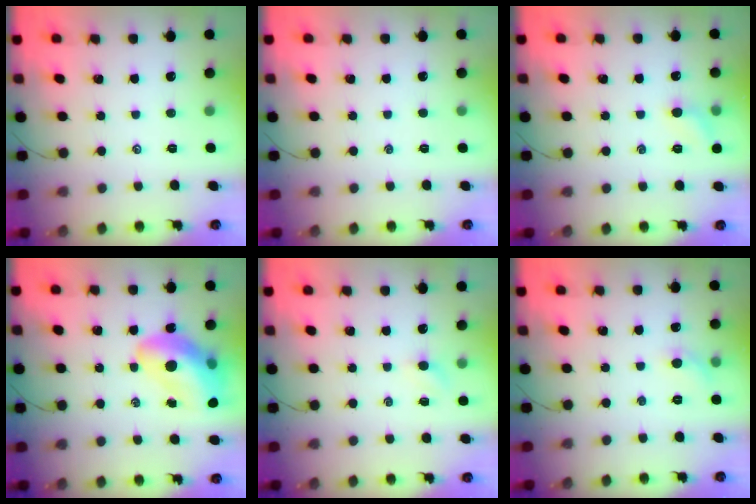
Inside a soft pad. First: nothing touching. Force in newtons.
{"total": 0.0}
{"total": 5.3, "press": 5.1, "slide": 1.7}
{"total": 17.0, "press": 16.4, "slide": 4.6}
{"total": 2.8, "press": 2.7, "slide": 0.9}
{"total": 5.0, "press": 4.7, "slide": 1.6}